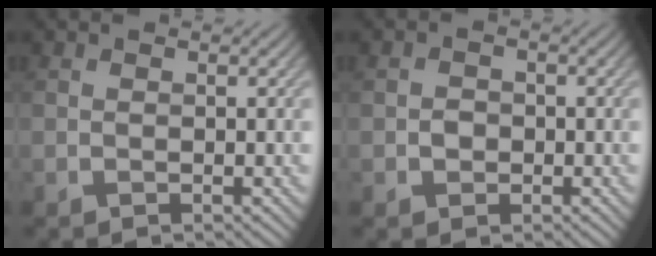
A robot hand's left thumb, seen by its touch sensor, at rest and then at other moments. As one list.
[{"total": 1.5, "force": [-0.5, 1.3, 0.5], "torque": [-0.006, -0.001, -0.013]}]